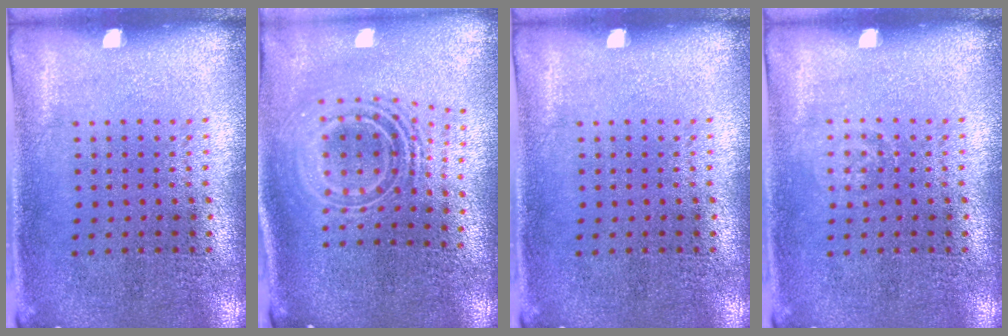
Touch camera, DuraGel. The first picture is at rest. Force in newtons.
{"total": 2.5, "press": 1.7, "slide": 1.8}
{"total": 0.0}
{"total": 0.8, "press": 0.7, "slide": 0.1}